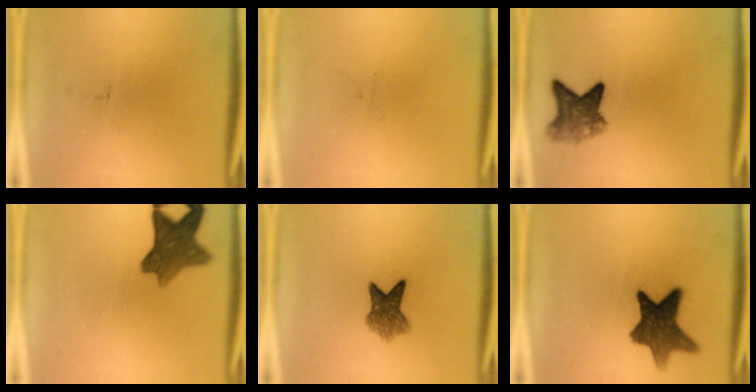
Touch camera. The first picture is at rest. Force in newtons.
{"total": 0.0}
{"total": 5.5}
{"total": 8.5}
{"total": 5.9}
{"total": 11.0}